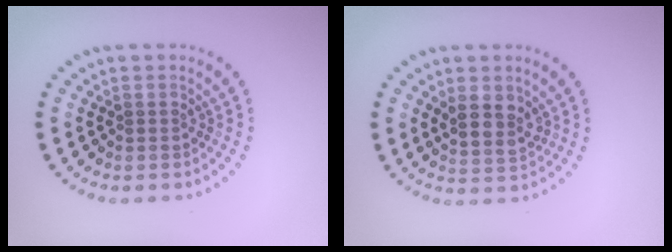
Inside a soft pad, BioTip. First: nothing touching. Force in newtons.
{"total": 2.9, "press": 2.6, "slide": 1.2}